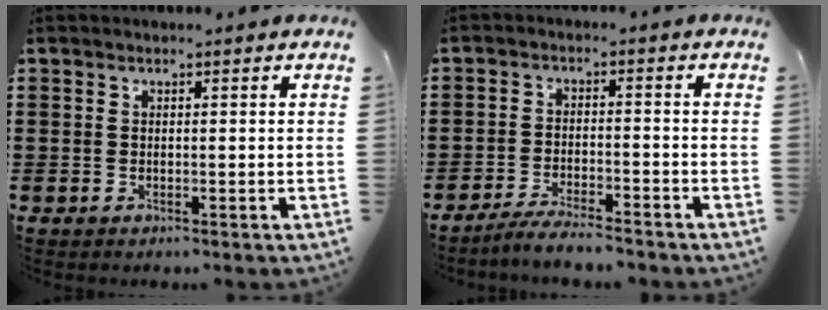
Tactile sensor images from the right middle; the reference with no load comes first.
{"total": 3.9, "force": [-3.7, 0.2, 1.2], "torque": [-0.021, 0.004, -0.075]}